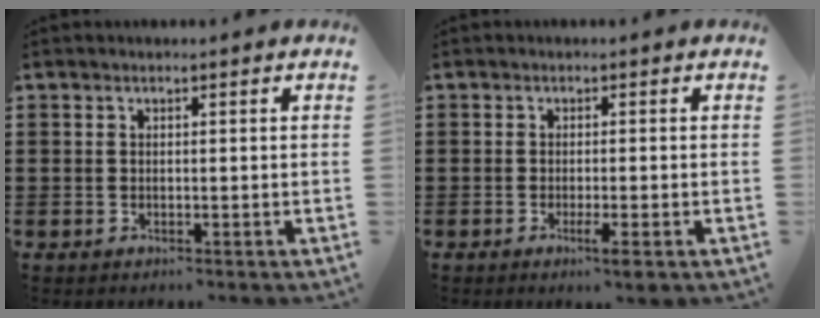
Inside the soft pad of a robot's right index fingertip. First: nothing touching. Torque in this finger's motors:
{"motor_torque": [1.28, -0.12, 0.11, 0.02]}